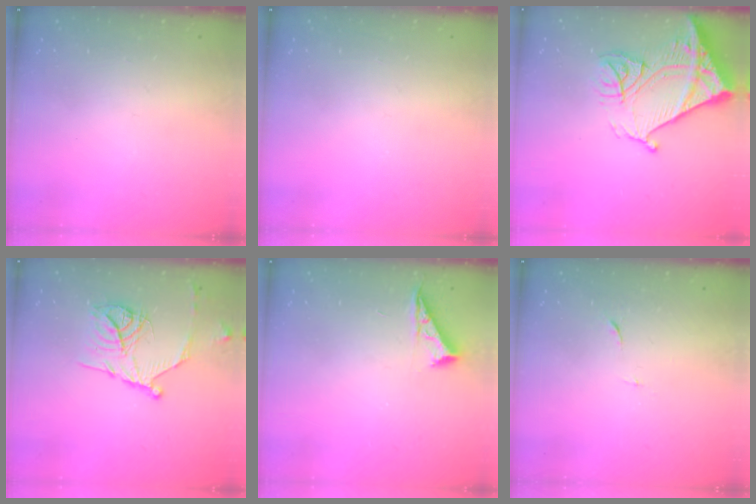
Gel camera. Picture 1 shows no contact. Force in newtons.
{"total": 0.0}
{"total": 19.3, "press": 19.2, "slide": 2.2}
{"total": 15.4, "press": 15.3, "slide": 1.5}
{"total": 5.0, "press": 5.0, "slide": 0.7}
{"total": 4.5, "press": 4.3, "slide": 1.0}